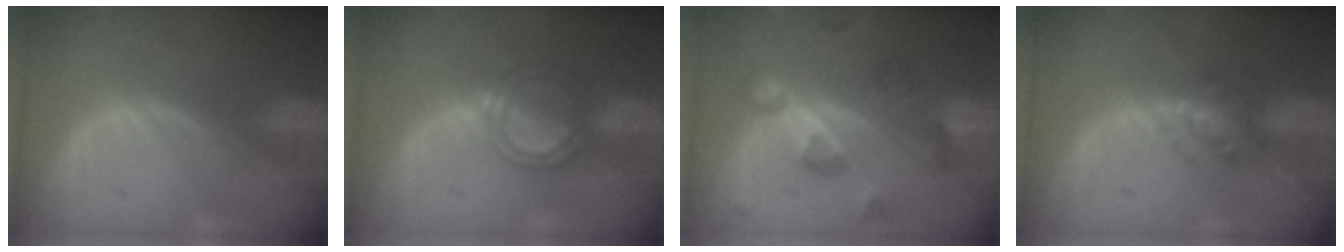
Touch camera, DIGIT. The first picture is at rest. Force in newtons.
{"total": 5.1, "press": 4.6, "slide": 2.1}
{"total": 8.3, "press": 8.1, "slide": 1.7}
{"total": 4.9, "press": 4.5, "slide": 2.0}